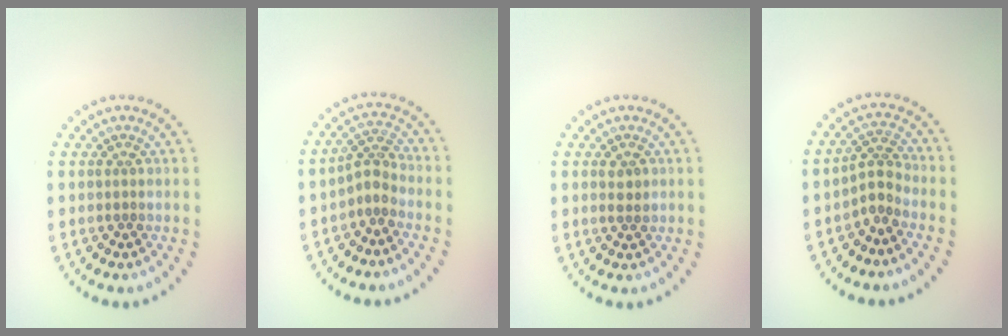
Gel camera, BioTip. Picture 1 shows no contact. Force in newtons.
{"total": 2.2, "press": 1.6, "slide": 1.6}
{"total": 1.2, "press": 1.2, "slide": 0.1}
{"total": 2.4, "press": 1.5, "slide": 1.9}